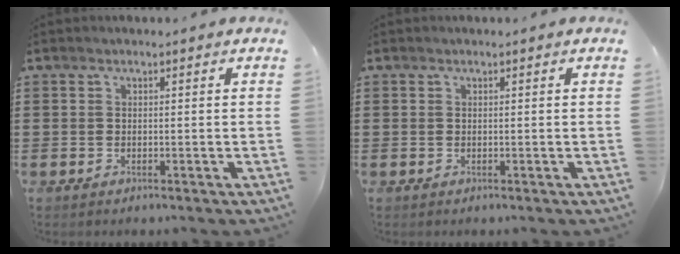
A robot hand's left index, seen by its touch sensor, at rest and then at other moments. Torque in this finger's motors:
{"motor_torque": [0.00, 0.00, 0.00, 0.00]}